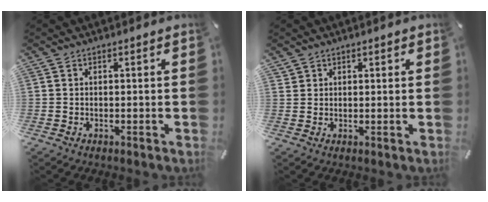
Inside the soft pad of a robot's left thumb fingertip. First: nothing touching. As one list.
[{"total": 1.7, "force": [1.2, 1.3, 0.1], "torque": [-0.003, -0.001, 0.023]}]